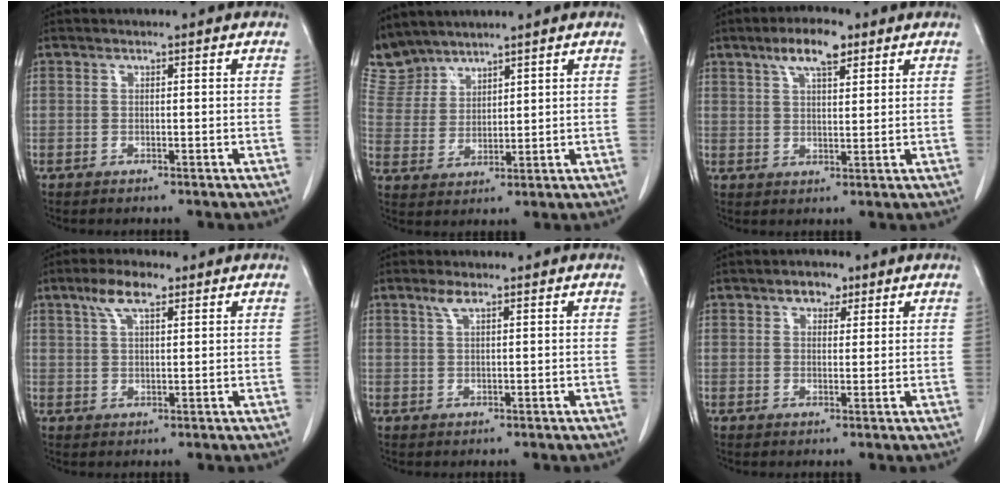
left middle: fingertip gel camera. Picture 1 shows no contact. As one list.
[{"total": 6.1, "force": [5.9, 1.5, -0.3], "torque": [-0.008, 0.009, 0.136]}, {"total": 6.6, "force": [4.1, 2.0, 4.8], "torque": [-0.090, 0.011, 0.069]}, {"total": 5.0, "force": [3.0, 1.6, 3.7], "torque": [-0.078, 0.013, 0.057]}, {"total": 1.9, "force": [1.2, 0.4, 1.4], "torque": [-0.032, 0.006, 0.026]}, {"total": 2.8, "force": [1.7, 1.8, 1.4], "torque": [-0.023, 0.007, 0.027]}]